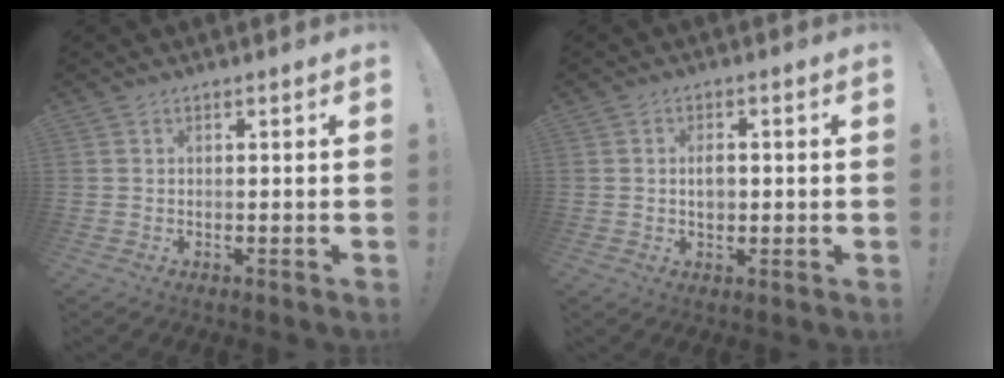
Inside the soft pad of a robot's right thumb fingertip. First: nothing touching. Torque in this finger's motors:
{"motor_torque": [-0.12, -0.15, -0.06, 0.38, 0.07]}